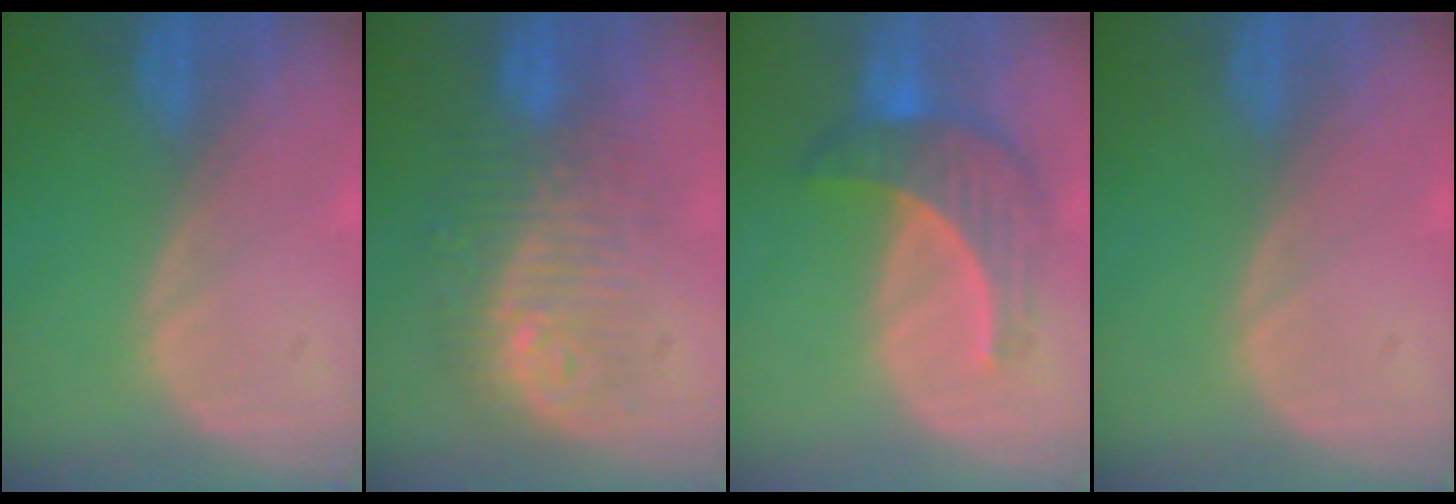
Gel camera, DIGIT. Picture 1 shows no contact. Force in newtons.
{"total": 9.5, "press": 9.4, "slide": 1.0}
{"total": 7.3, "press": 6.8, "slide": 2.5}
{"total": 0.0}